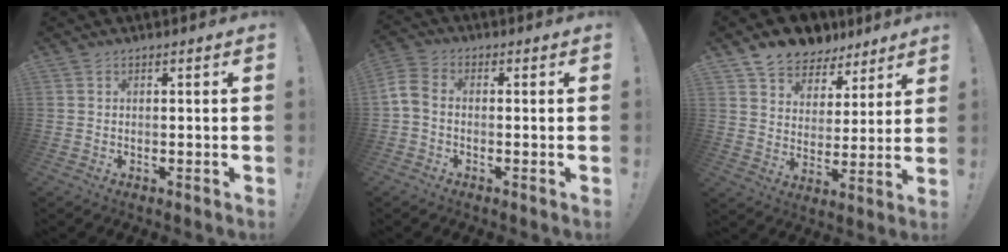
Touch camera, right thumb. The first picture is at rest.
{"total": 5.5, "force": [-0.8, 3.7, 3.9], "torque": [-0.084, 0.007, -0.010]}
{"total": 9.0, "force": [7.3, 5.1, 1.0], "torque": [-0.022, -0.063, 0.142]}